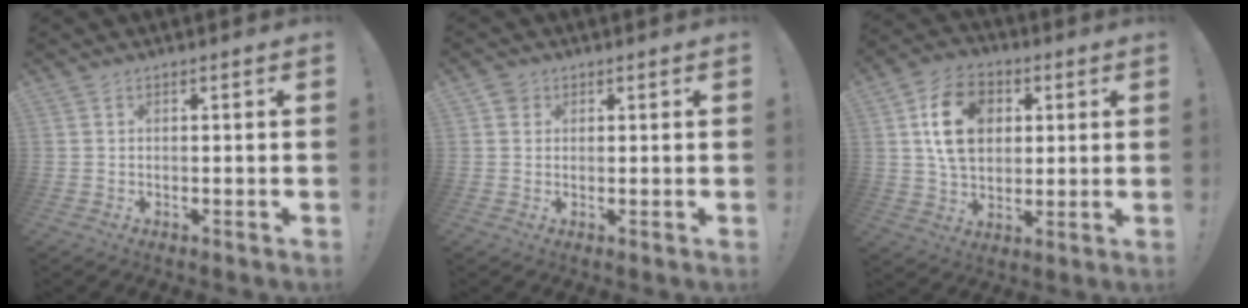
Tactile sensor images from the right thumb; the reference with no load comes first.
{"total": 2.5, "force": [1.3, 2.1, 0.6], "torque": [-0.011, -0.001, 0.025]}
{"total": 16.1, "force": [4.2, 12.2, 9.7], "torque": [-0.146, -0.004, 0.078]}